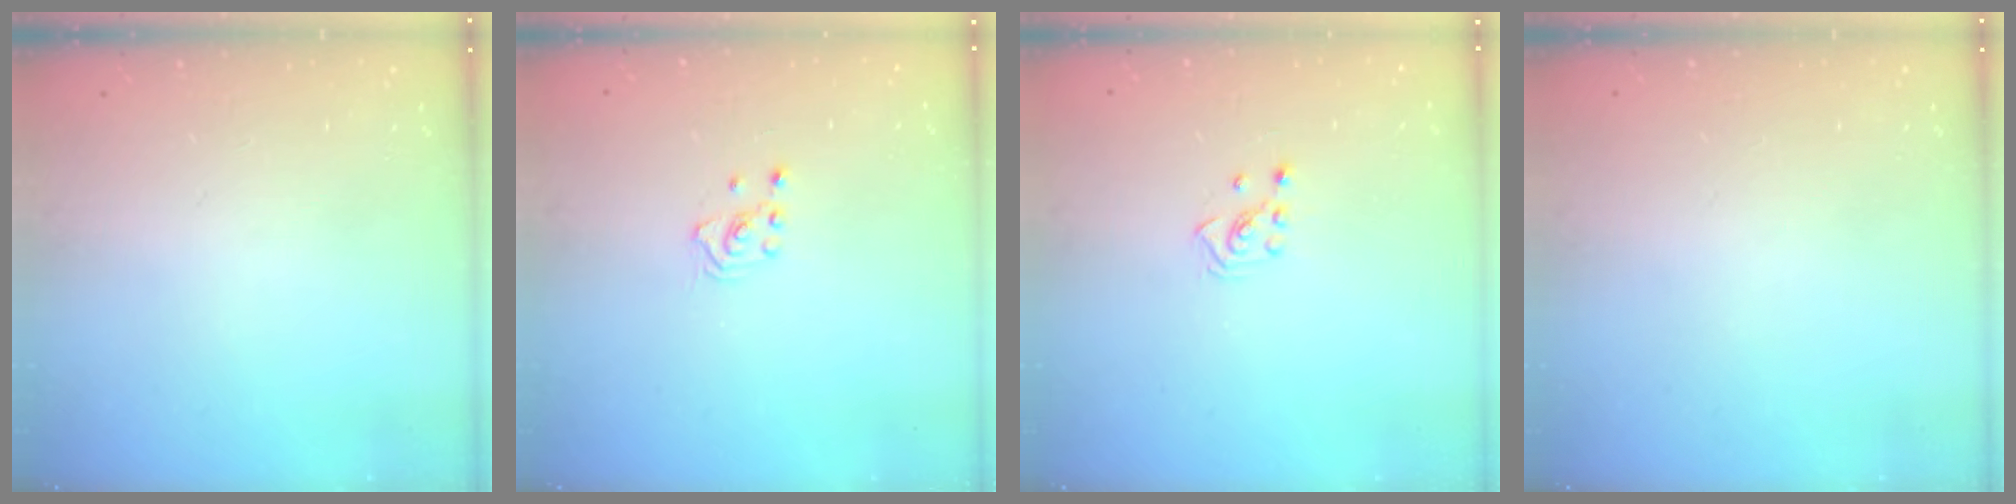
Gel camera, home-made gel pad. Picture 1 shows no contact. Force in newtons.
{"total": 2.0, "press": 2.0, "slide": 0.3}
{"total": 2.3, "press": 2.2, "slide": 0.8}
{"total": 0.0}